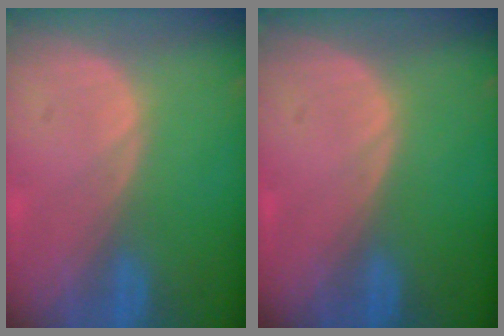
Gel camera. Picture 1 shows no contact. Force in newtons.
{"total": 0.0}